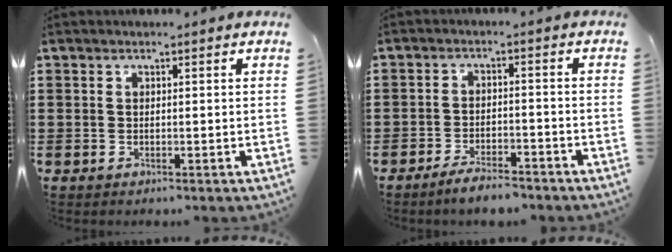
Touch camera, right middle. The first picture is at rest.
{"total": 3.9, "force": [-3.5, 0.5, 1.5], "torque": [-0.024, 0.006, -0.070]}